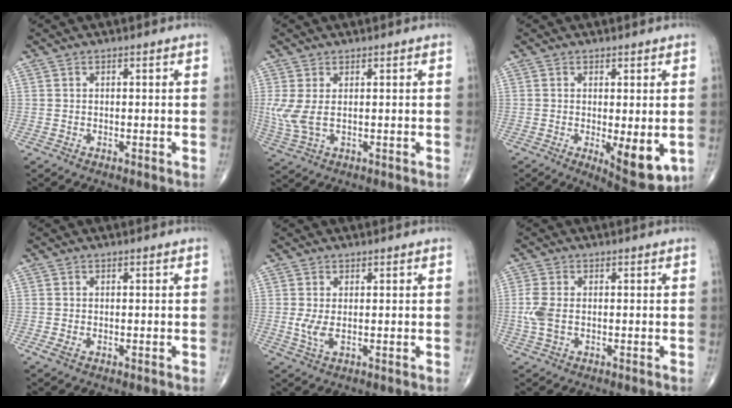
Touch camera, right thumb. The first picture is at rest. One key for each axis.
{"total": 5.0, "fx": 0.4, "fy": 2.3, "fz": 4.4, "tx": -0.124, "ty": 0.000, "tz": 0.017}
{"total": 8.7, "fx": -1.7, "fy": 3.0, "fz": 8.0, "tx": -0.104, "ty": -0.024, "tz": -0.015}
{"total": 1.2, "fx": -0.3, "fy": 0.8, "fz": 0.9, "tx": -0.023, "ty": -0.002, "tz": -0.004}
{"total": 2.9, "fx": 0.2, "fy": 1.1, "fz": 2.7, "tx": -0.065, "ty": -0.011, "tz": 0.007}
{"total": 4.2, "fx": -0.3, "fy": 2.5, "fz": 3.4, "tx": -0.096, "ty": 0.002, "tz": -0.008}